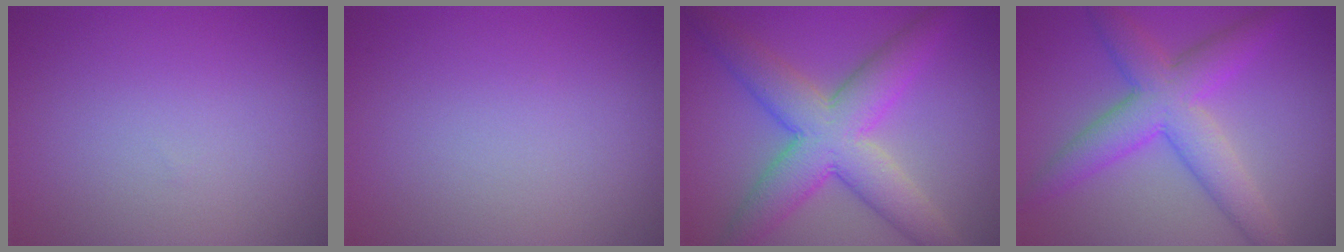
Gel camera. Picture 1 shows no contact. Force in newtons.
{"total": 0.0}
{"total": 7.7, "press": 7.7, "slide": 0.1}
{"total": 6.0, "press": 6.0, "slide": 0.1}